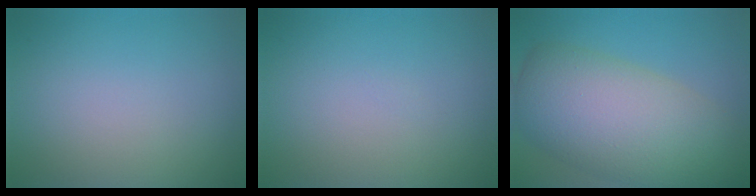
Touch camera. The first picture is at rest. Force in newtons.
{"total": 0.0}
{"total": 11.0, "press": 10.9, "slide": 0.6}